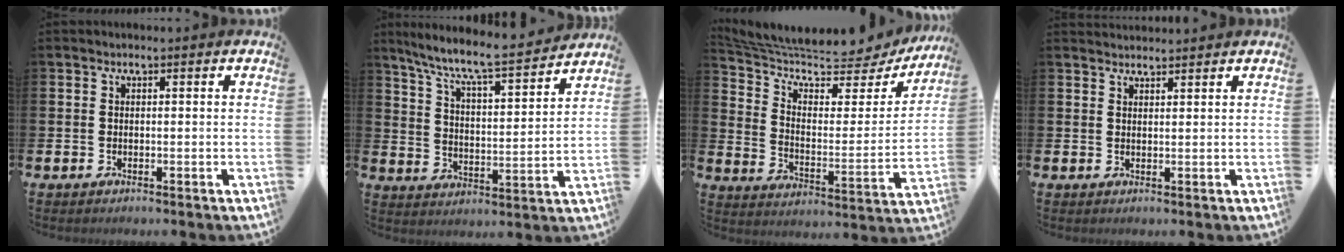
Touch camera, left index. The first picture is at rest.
{"total": 8.2, "force": [7.5, 0.6, 3.3], "torque": [-0.101, -0.055, 0.124]}
{"total": 8.6, "force": [7.7, 2.0, 3.4], "torque": [-0.101, -0.056, 0.123]}
{"total": 1.8, "force": [1.8, 0.3, 0.0], "torque": [0.006, -0.008, 0.031]}